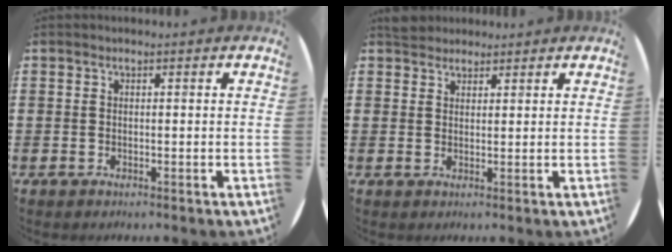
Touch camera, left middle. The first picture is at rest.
{"total": 2.5, "force": [2.3, 0.9, 0.0], "torque": [0.003, 0.002, 0.044]}